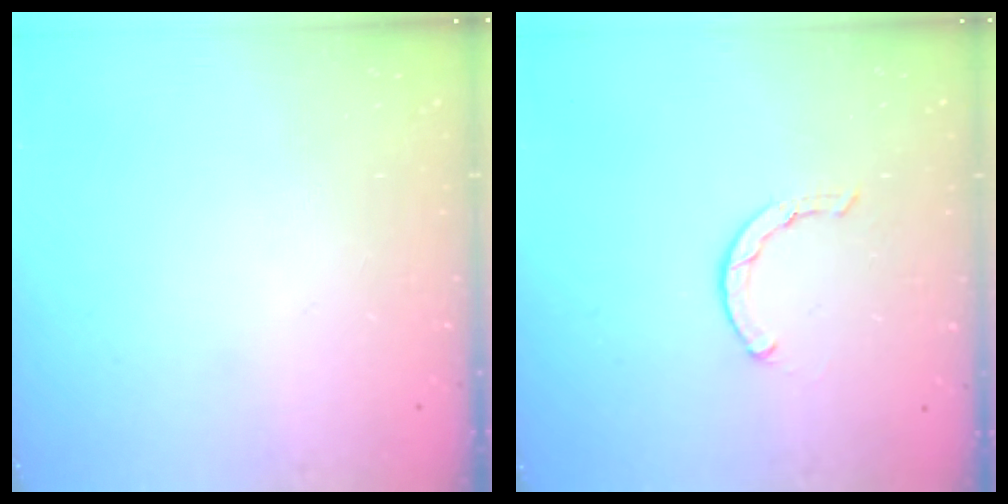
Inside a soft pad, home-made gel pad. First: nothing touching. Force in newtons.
{"total": 1.7, "press": 1.6, "slide": 0.3}